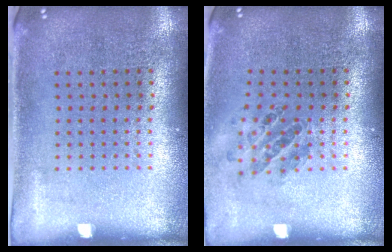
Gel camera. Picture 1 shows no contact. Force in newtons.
{"total": 0.9, "press": 0.9, "slide": 0.1}